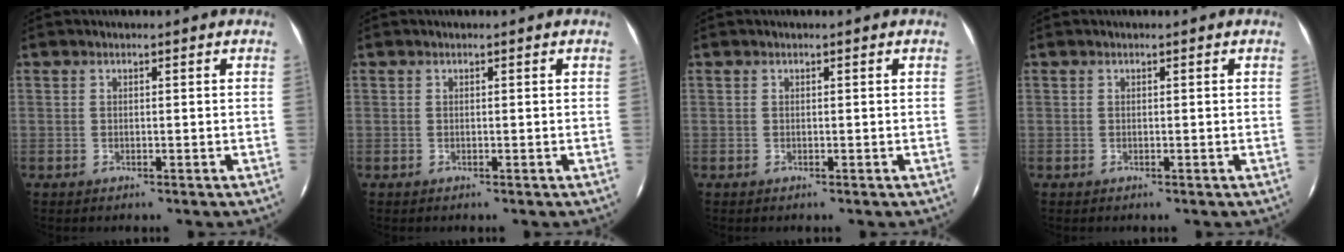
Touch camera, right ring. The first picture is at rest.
{"total": 0.0}
{"total": 0.0}
{"total": 0.0}